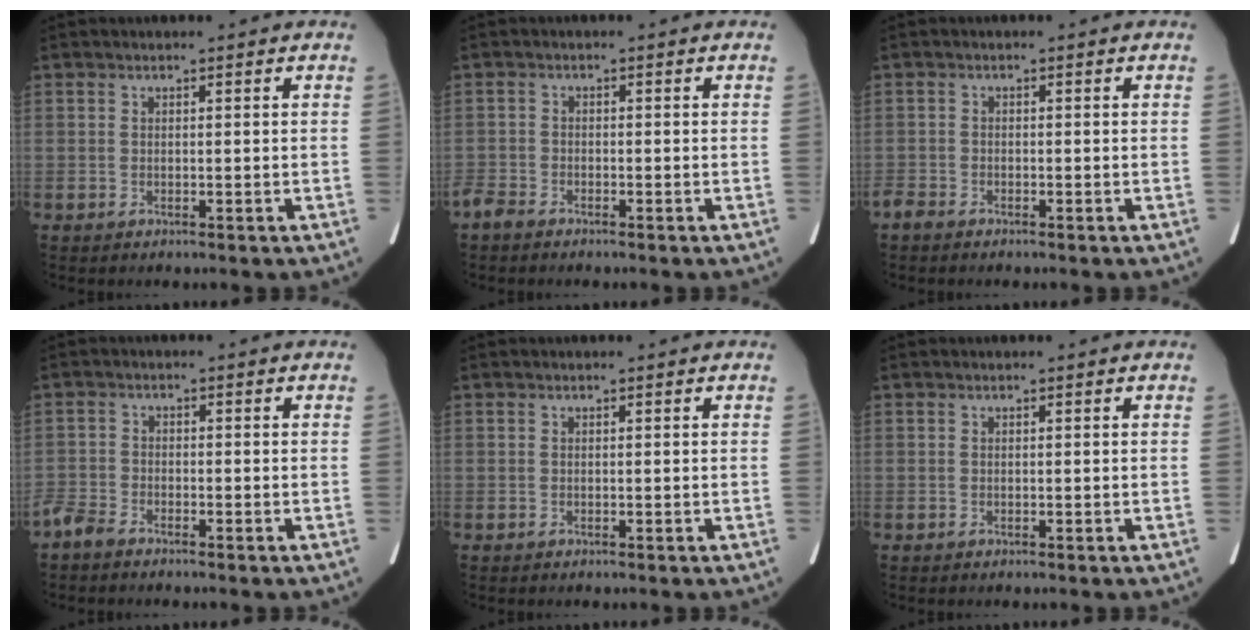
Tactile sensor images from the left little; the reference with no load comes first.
{"total": 2.4, "force": [-2.2, 0.7, 0.7], "torque": [-0.019, -0.003, -0.041]}
{"total": 1.6, "force": [-1.5, 0.5, 0.5], "torque": [-0.017, -0.002, -0.027]}
{"total": 2.9, "force": [-2.7, 0.7, 0.9], "torque": [-0.021, -0.004, -0.054]}
{"total": 0.0}
{"total": 0.0}